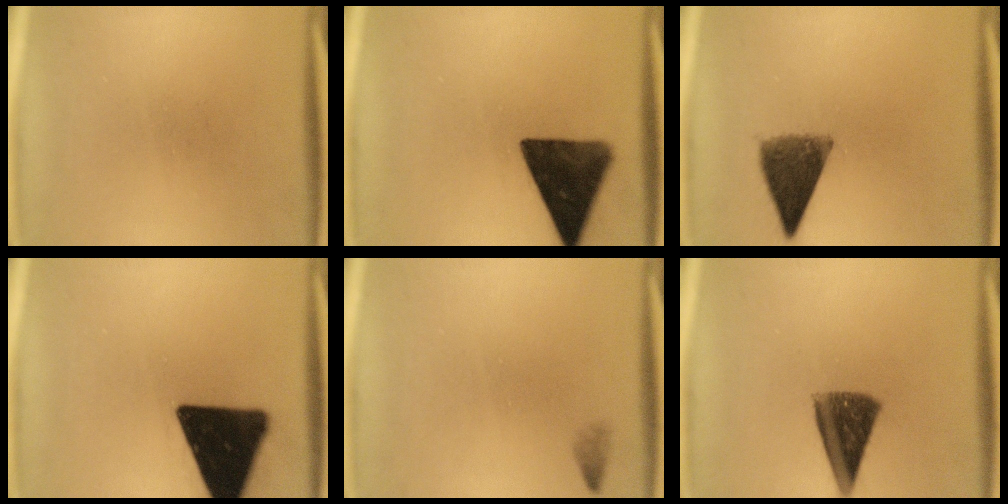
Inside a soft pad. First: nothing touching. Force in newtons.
{"total": 13.7}
{"total": 8.3}
{"total": 20.1}
{"total": 0.8}
{"total": 9.2}